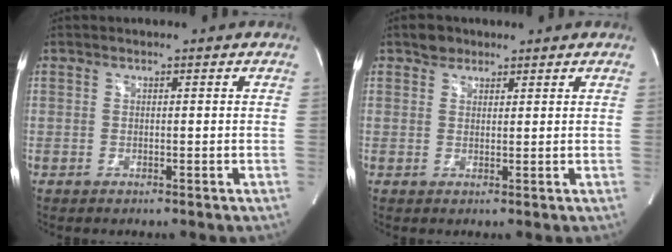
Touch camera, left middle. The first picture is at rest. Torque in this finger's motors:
{"motor_torque": [0.10, -0.08, -0.11, 0.01]}